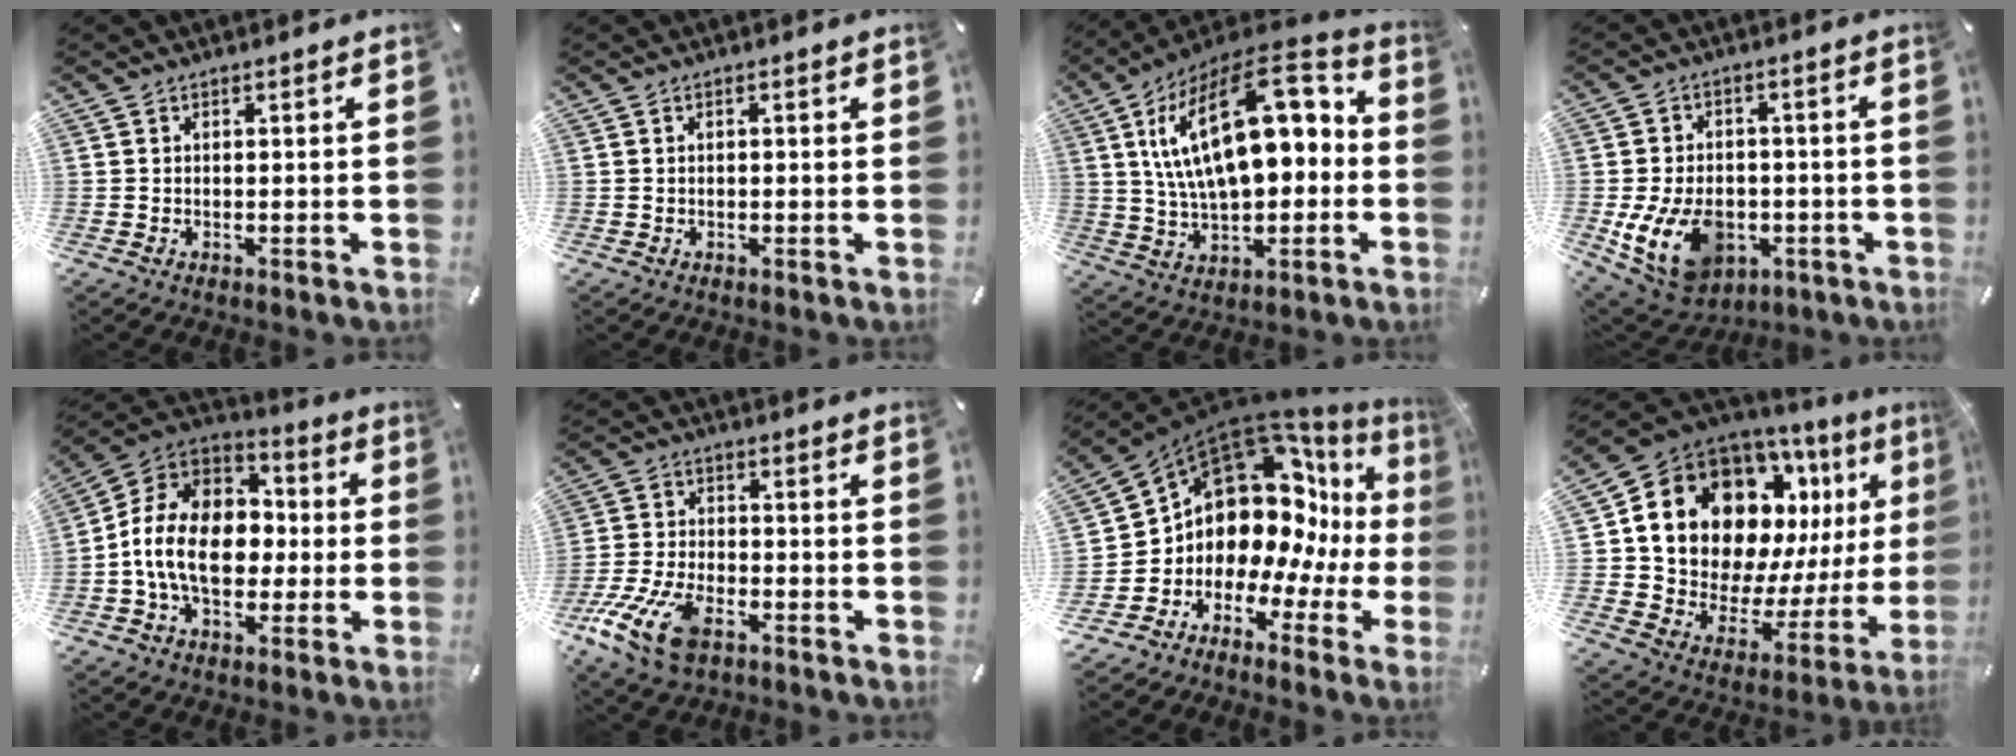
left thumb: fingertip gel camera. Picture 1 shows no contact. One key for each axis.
{"total": 0.7, "fx": -0.1, "fy": 0.4, "fz": 0.5, "tx": -0.011, "ty": 0.003, "tz": -0.003}
{"total": 24.2, "fx": 6.0, "fy": 13.9, "fz": 18.9, "tx": -0.334, "ty": -0.016, "tz": 0.101}
{"total": 14.4, "fx": -4.3, "fy": 10.3, "fz": 9.1, "tx": -0.182, "ty": 0.018, "tz": -0.070}
{"total": 15.1, "fx": -3.6, "fy": 11.2, "fz": 9.4, "tx": -0.206, "ty": 0.025, "tz": -0.068}
{"total": 13.4, "fx": -7.3, "fy": 7.0, "fz": 8.7, "tx": -0.188, "ty": 0.029, "tz": -0.133}
{"total": 15.5, "fx": 5.7, "fy": 11.5, "fz": 8.7, "tx": -0.165, "ty": -0.084, "tz": 0.112}
{"total": 18.2, "fx": 9.7, "fy": 12.8, "fz": 8.7, "tx": -0.153, "ty": -0.089, "tz": 0.187}